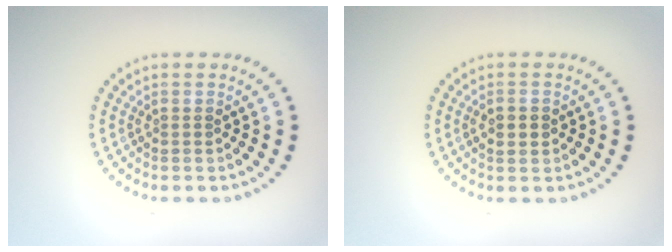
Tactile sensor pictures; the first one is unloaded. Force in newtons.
{"total": 2.2, "press": 2.2, "slide": 0.1}